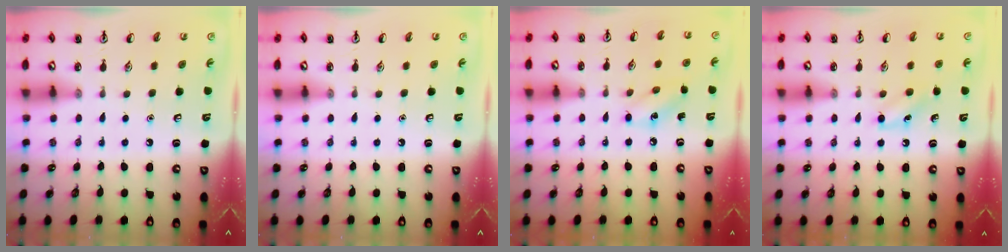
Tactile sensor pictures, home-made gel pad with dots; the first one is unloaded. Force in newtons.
{"total": 0.0}
{"total": 5.3, "press": 5.1, "slide": 1.3}
{"total": 5.8, "press": 5.5, "slide": 1.7}